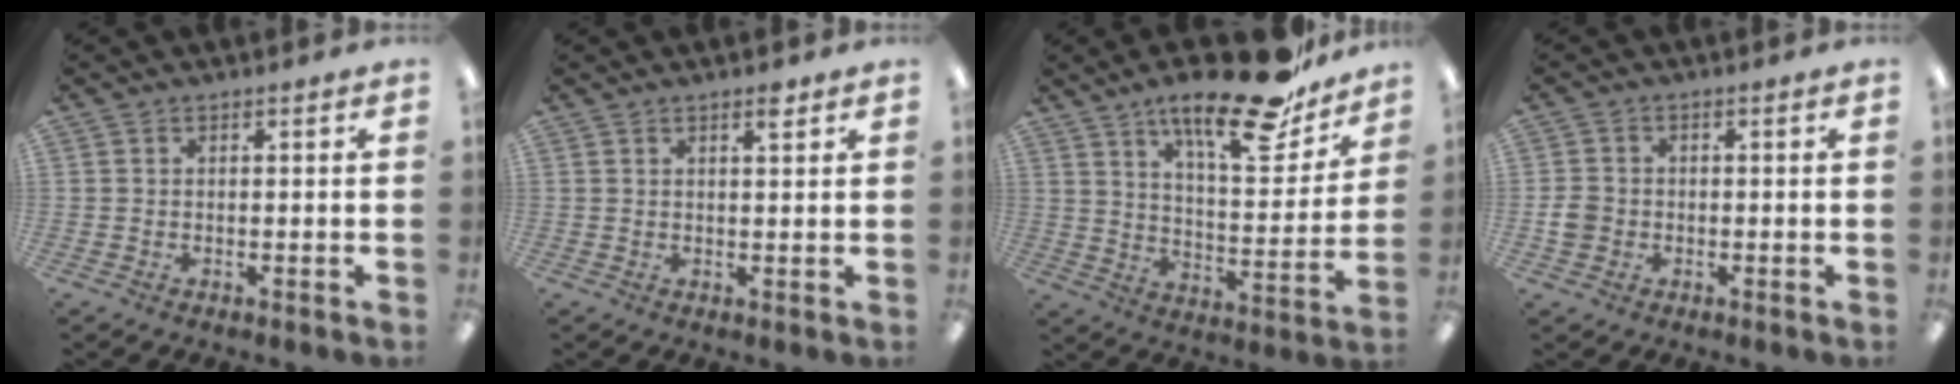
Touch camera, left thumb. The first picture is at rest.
{"total": 2.5, "force": [1.9, 0.6, 1.5], "torque": [-0.017, -0.006, 0.030]}
{"total": 22.0, "force": [15.8, 6.8, 13.8], "torque": [-0.210, -0.099, 0.260]}
{"total": 3.7, "force": [-0.7, 3.2, 1.6], "torque": [-0.024, 0.008, -0.011]}